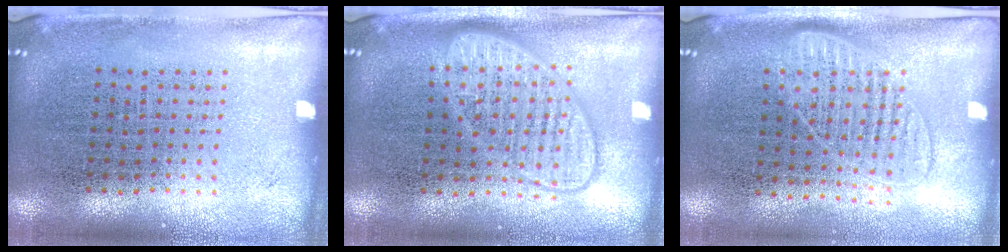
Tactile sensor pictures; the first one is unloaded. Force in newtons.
{"total": 2.1, "press": 2.1, "slide": 0.3}
{"total": 1.3, "press": 1.2, "slide": 0.6}